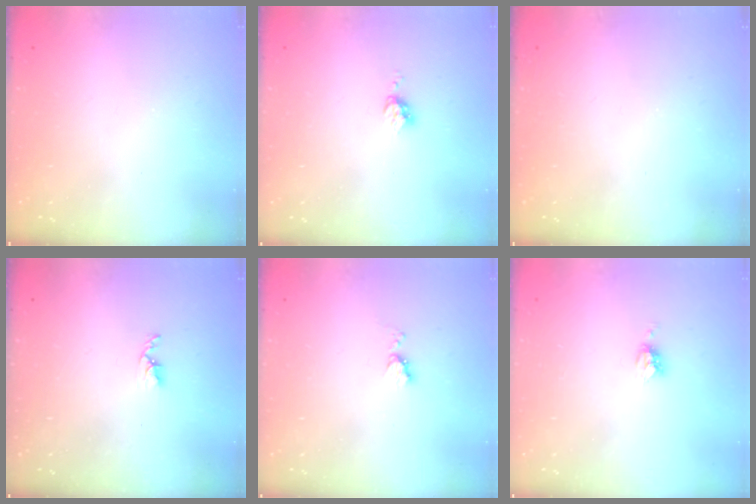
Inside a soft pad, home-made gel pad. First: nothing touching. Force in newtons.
{"total": 3.7, "press": 3.7, "slide": 0.5}
{"total": 0.0}
{"total": 3.3, "press": 3.2, "slide": 0.5}
{"total": 5.1, "press": 5.1, "slide": 0.5}
{"total": 4.7, "press": 4.6, "slide": 0.4}